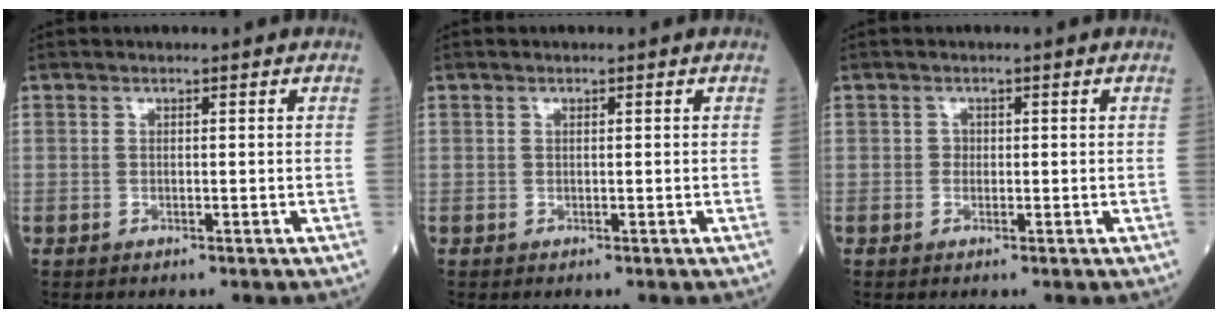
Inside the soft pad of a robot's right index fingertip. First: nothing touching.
{"total": 0.0}
{"total": 0.7, "force": [0.0, 0.7, 0.2], "torque": [0.000, 0.002, -0.001]}